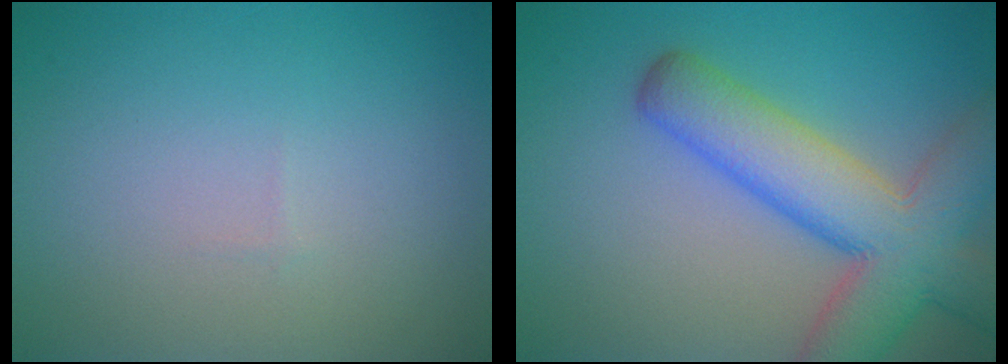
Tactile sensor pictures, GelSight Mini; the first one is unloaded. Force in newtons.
{"total": 9.4, "press": 9.4, "slide": 0.4}